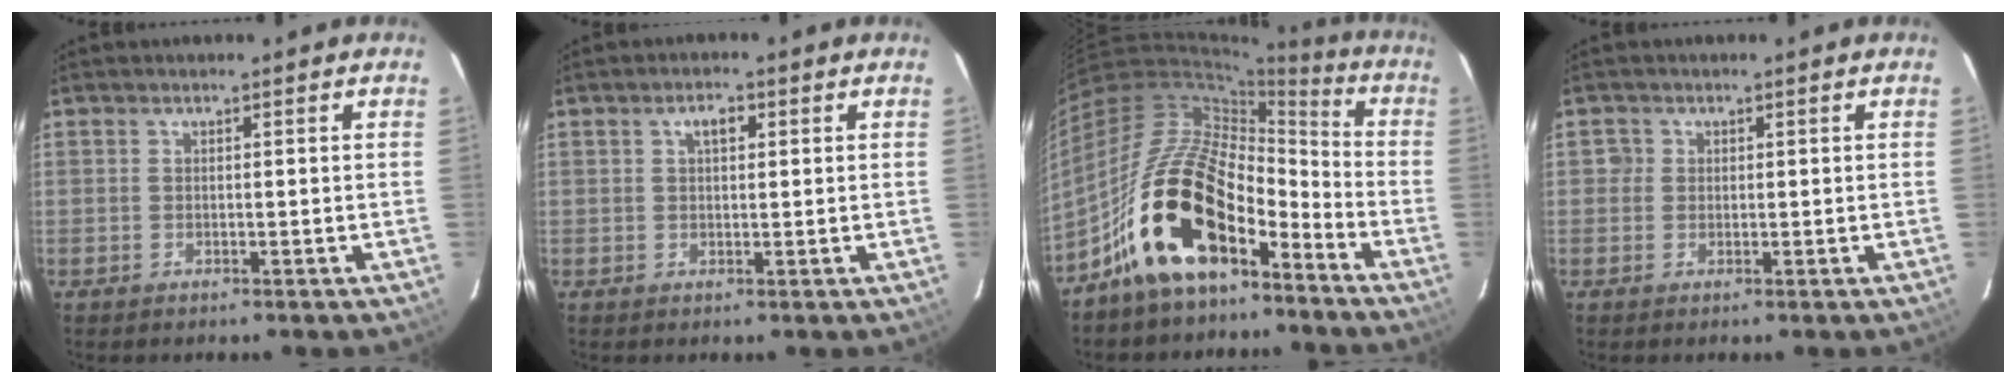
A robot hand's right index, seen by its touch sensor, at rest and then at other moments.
{"total": 2.5, "force": [0.8, 1.3, 1.9], "torque": [-0.031, 0.010, 0.013]}
{"total": 20.4, "force": [-12.2, 9.5, 13.3], "torque": [-0.248, 0.016, -0.227]}
{"total": 1.5, "force": [-0.1, 1.5, 0.1], "torque": [0.004, 0.006, -0.004]}